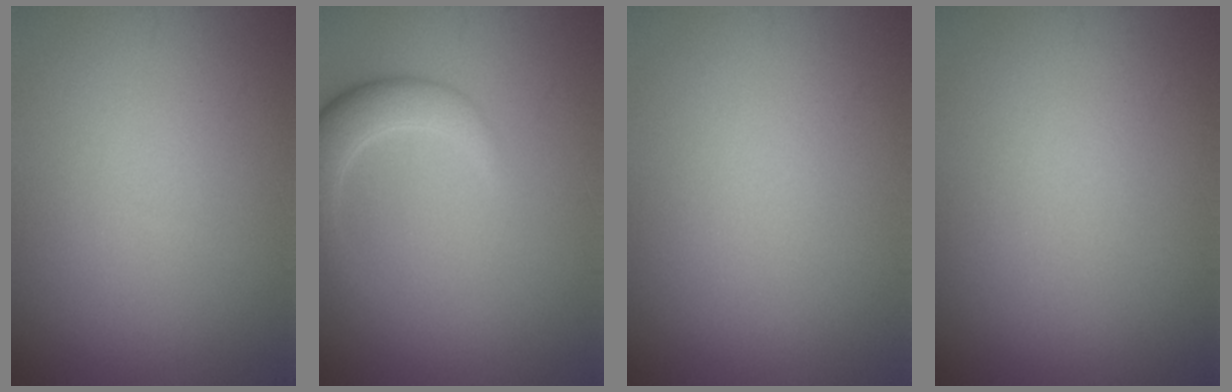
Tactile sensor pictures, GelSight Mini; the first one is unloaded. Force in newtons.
{"total": 3.6, "press": 3.6, "slide": 0.2}
{"total": 0.0}
{"total": 0.0}